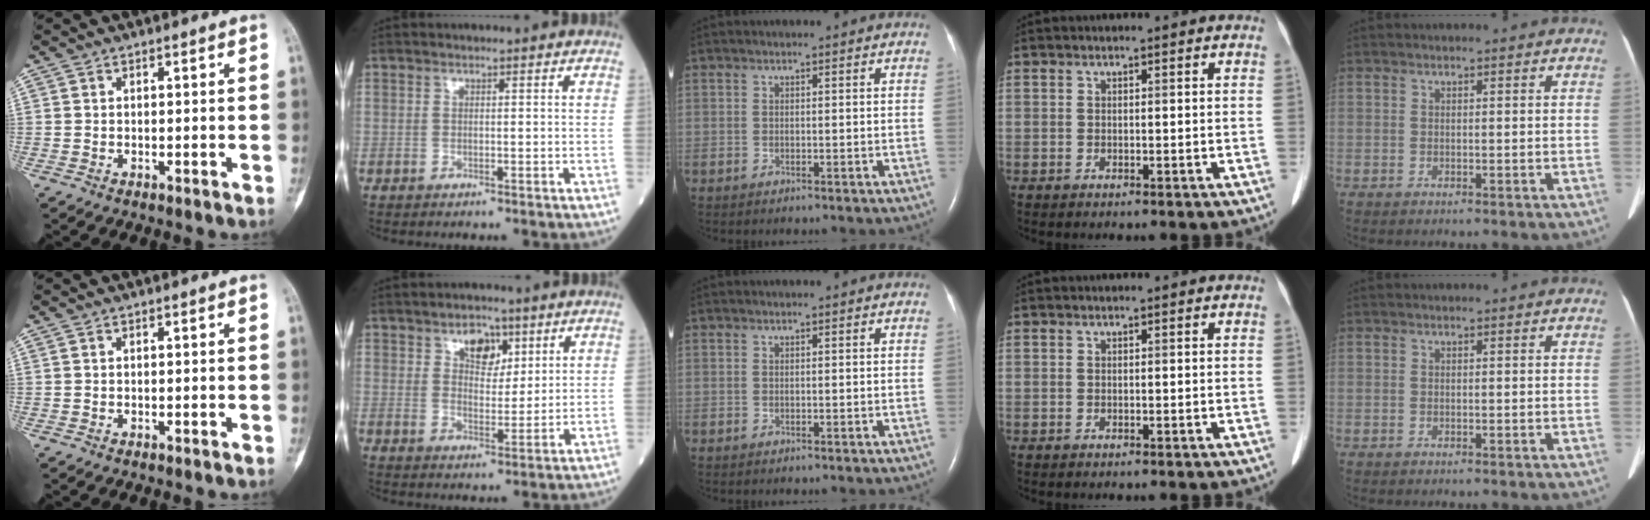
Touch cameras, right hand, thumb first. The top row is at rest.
{"index": {"total": 5.5, "force": [3.1, 3.2, 3.3], "torque": [-0.050, 0.004, 0.052]}}